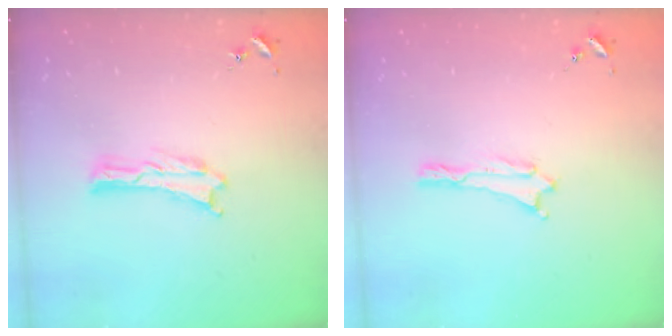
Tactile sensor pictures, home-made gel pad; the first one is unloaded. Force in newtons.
{"total": 0.0}